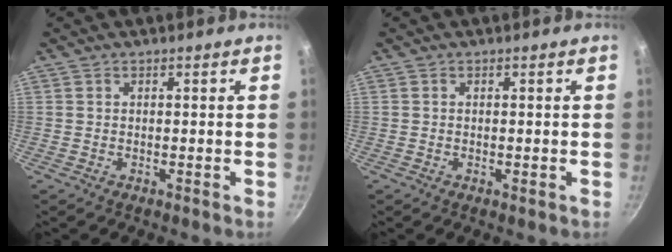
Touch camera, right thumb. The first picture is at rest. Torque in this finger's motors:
{"motor_torque": [-0.12, 0.02, -0.40, 0.32, 0.00]}